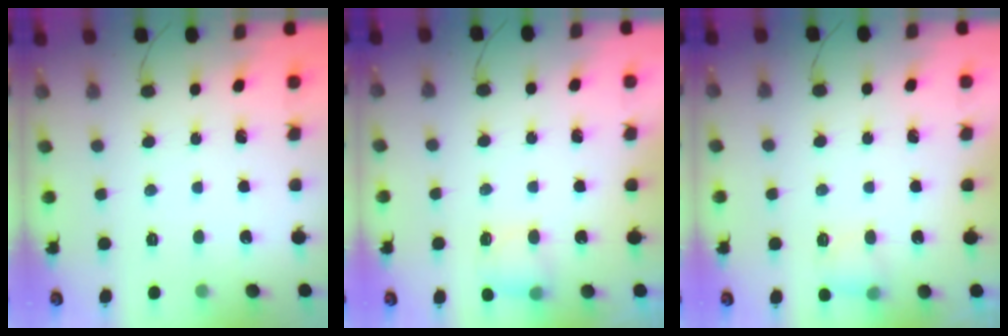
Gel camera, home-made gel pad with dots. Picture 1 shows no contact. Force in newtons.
{"total": 4.4, "press": 4.3, "slide": 1.0}
{"total": 5.0, "press": 4.8, "slide": 1.4}